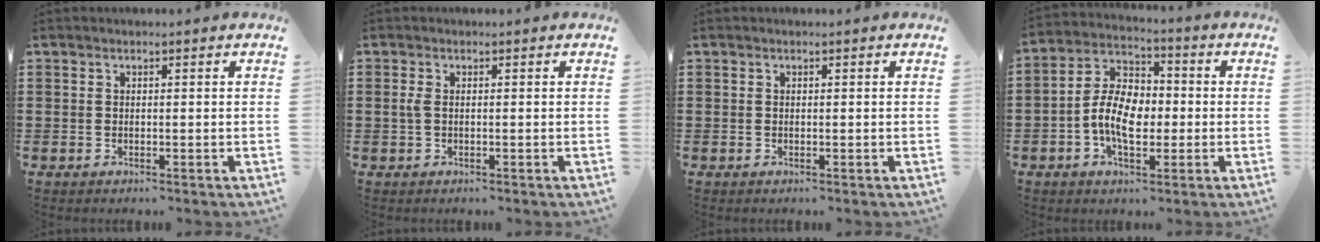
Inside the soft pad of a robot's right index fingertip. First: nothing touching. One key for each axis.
{"total": 1.3, "fx": -0.1, "fy": 0.4, "fz": 1.2, "tx": -0.031, "ty": -0.002, "tz": -0.005}
{"total": 0.0}
{"total": 8.6, "fx": -1.6, "fy": 5.3, "fz": 6.5, "tx": -0.155, "ty": 0.008, "tz": -0.036}